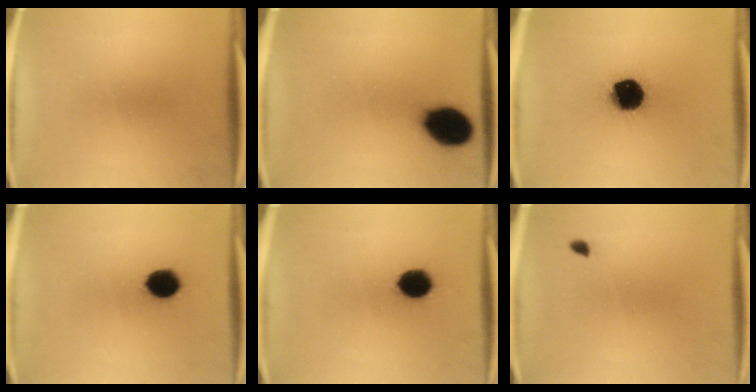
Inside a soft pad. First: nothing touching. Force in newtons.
{"total": 13.7}
{"total": 16.1}
{"total": 7.2}
{"total": 7.2}
{"total": 0.9}